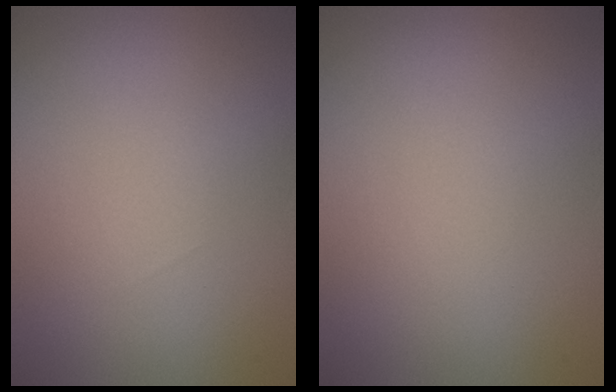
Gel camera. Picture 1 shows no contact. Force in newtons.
{"total": 0.0}